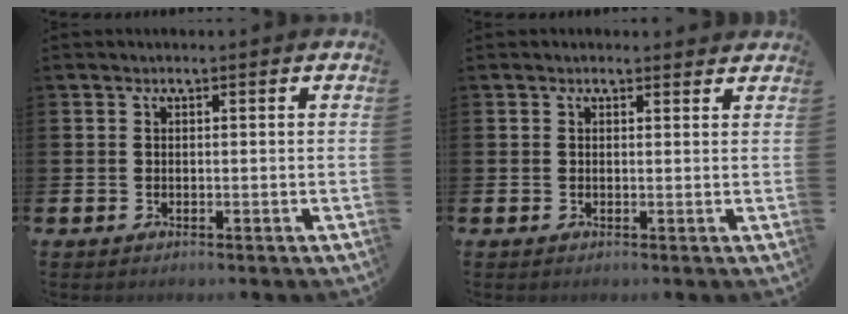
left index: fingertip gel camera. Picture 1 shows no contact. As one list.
[{"total": 0.7, "force": [0.6, 0.3, 0.1], "torque": [0.005, 0.002, 0.010]}]